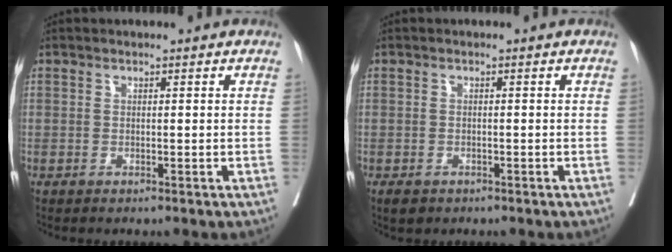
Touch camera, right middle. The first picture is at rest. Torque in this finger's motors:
{"motor_torque": [0.29, -0.20, 0.03, 0.01]}